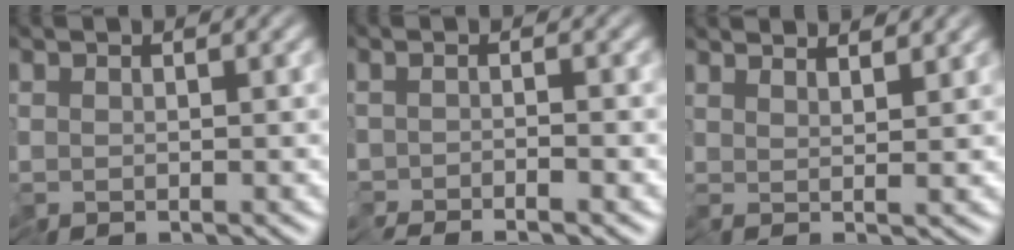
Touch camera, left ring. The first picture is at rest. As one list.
[{"total": 1.1, "force": [-1.0, -0.5, 0.0], "torque": [-0.002, -0.006, -0.020]}, {"total": 3.3, "force": [3.1, 0.1, 1.2], "torque": [-0.018, 0.010, 0.033]}]